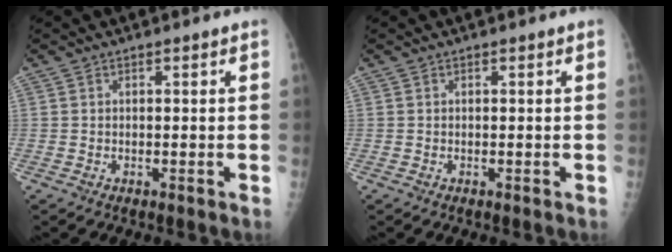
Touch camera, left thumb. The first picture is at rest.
{"total": 0.0}